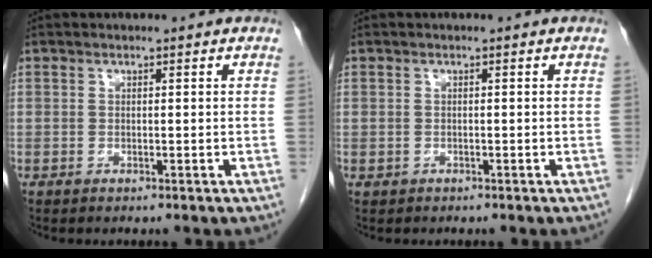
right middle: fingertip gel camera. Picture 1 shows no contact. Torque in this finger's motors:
{"motor_torque": [0.38, -0.20, 0.00, 0.01]}